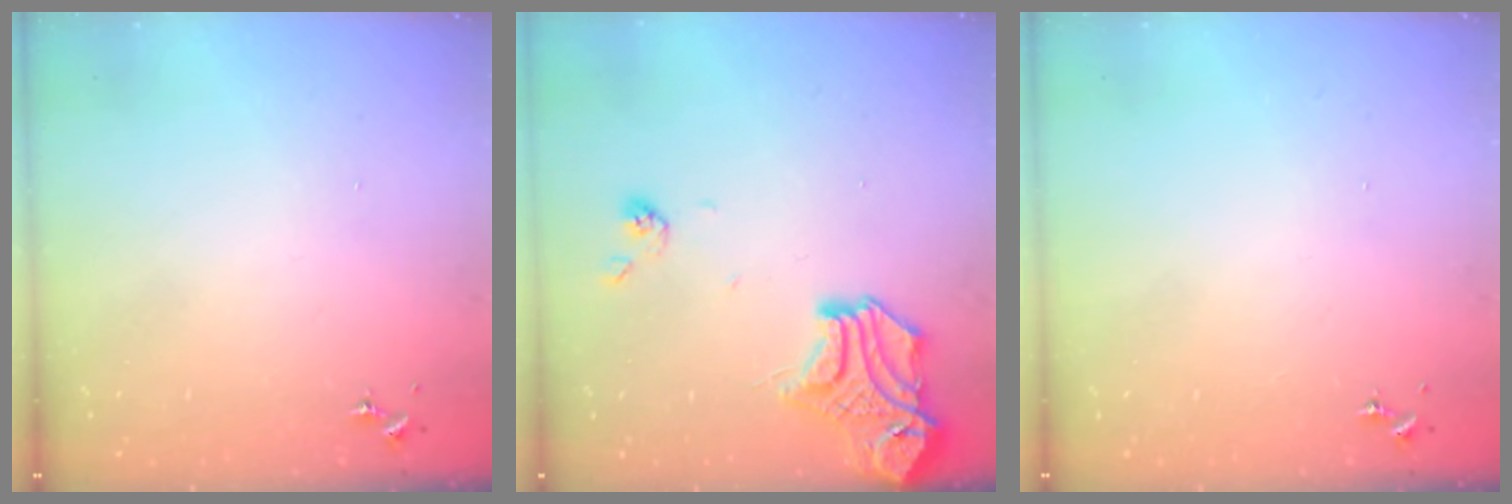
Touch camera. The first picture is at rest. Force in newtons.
{"total": 15.8, "press": 15.8, "slide": 1.5}
{"total": 0.0}